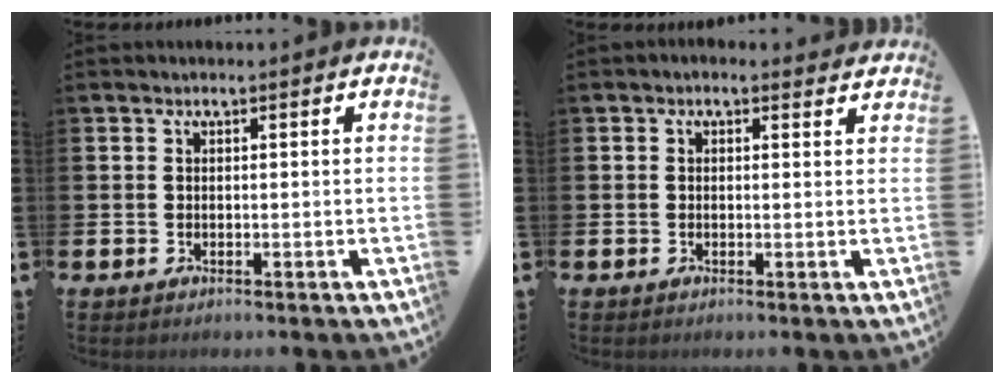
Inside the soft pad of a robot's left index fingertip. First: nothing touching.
{"total": 0.7, "force": [0.4, 0.4, 0.3], "torque": [-0.004, 0.005, 0.005]}